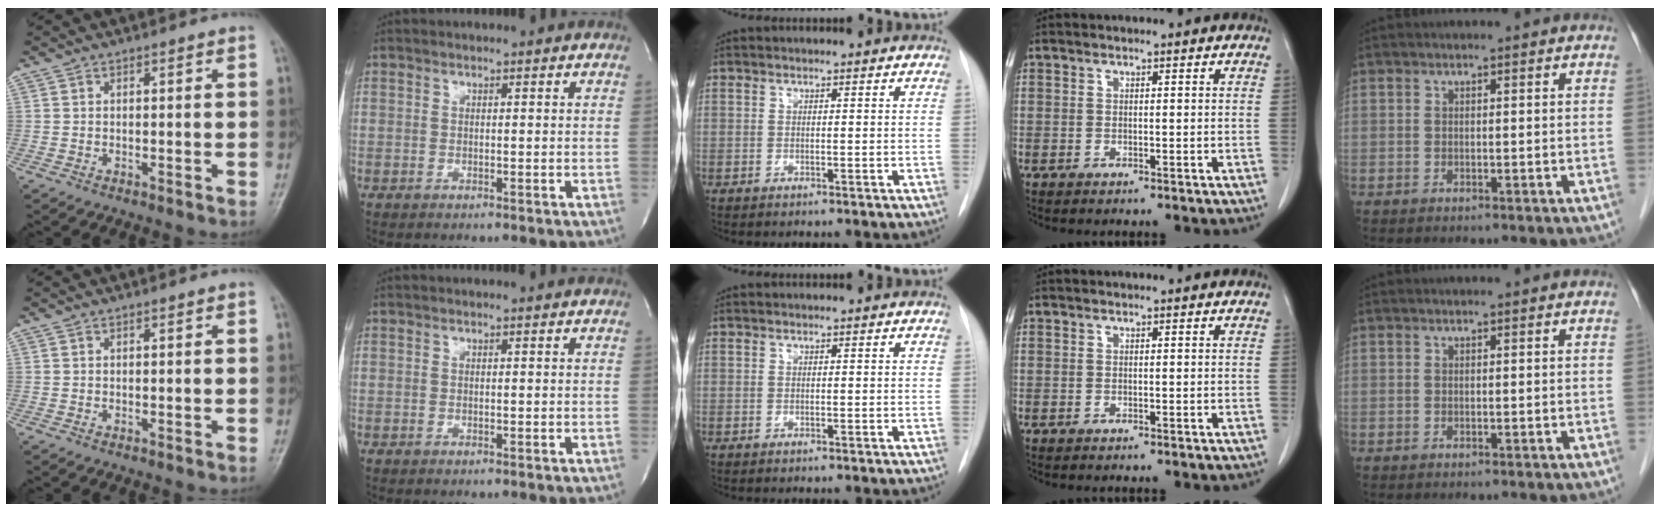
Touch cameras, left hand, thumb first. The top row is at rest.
{}